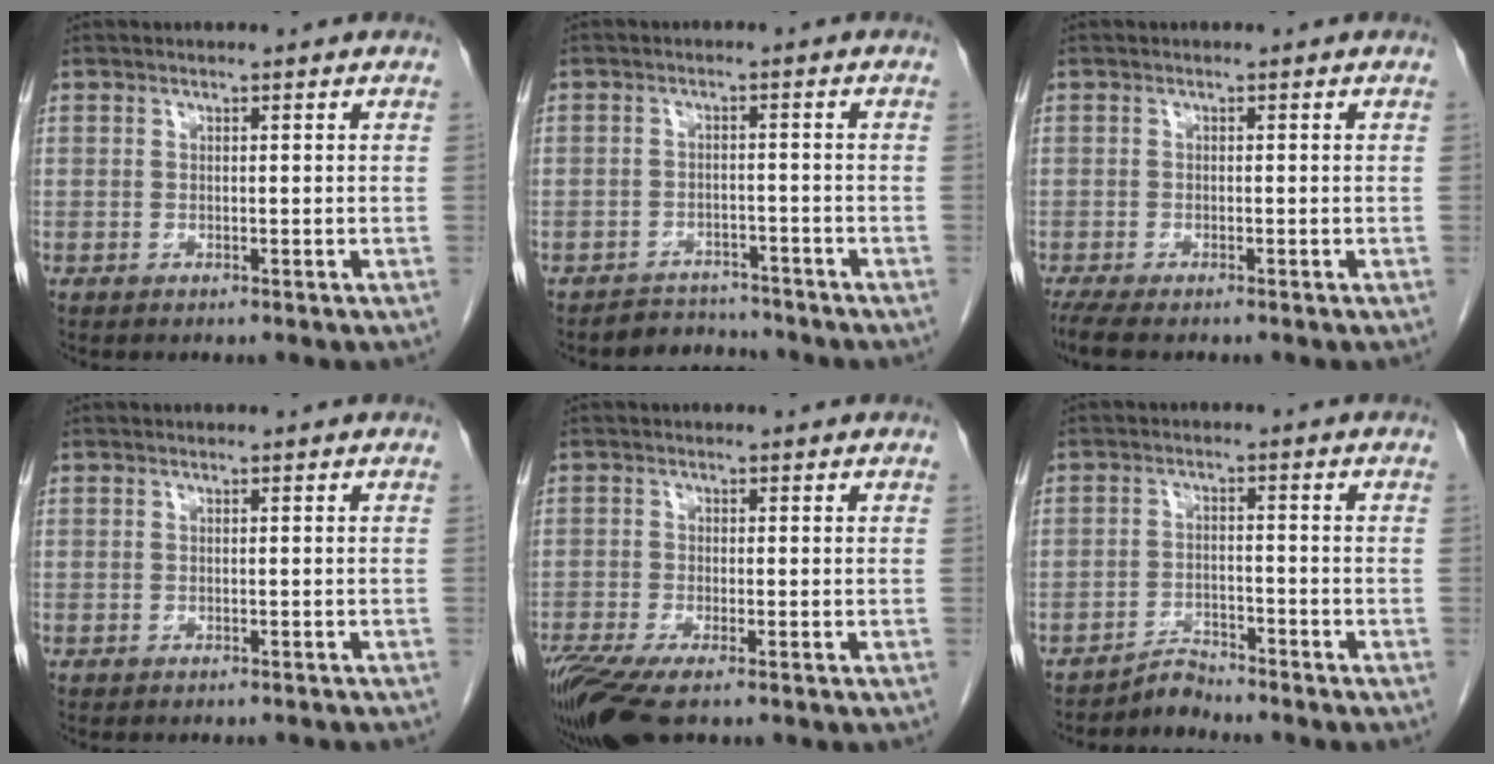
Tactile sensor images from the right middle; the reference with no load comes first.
{"total": 4.1, "force": [-3.8, 1.2, -0.9], "torque": [0.017, 0.004, -0.058]}
{"total": 4.1, "force": [-3.3, 0.7, 2.3], "torque": [-0.050, -0.015, -0.054]}
{"total": 4.4, "force": [-4.0, 0.8, 1.6], "torque": [-0.025, -0.010, -0.047]}
{"total": 7.9, "force": [-5.4, 1.7, 5.6], "torque": [-0.102, -0.018, -0.098]}
{"total": 2.9, "force": [-2.8, 0.0, -0.5], "torque": [0.015, -0.010, -0.049]}